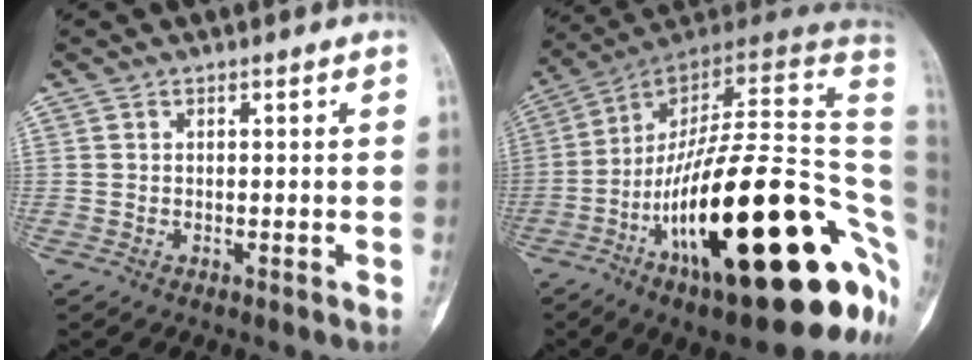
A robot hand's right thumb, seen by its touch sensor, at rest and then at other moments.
{"total": 36.1, "force": [-9.3, 11.1, 33.1], "torque": [-0.406, 0.062, -0.147]}